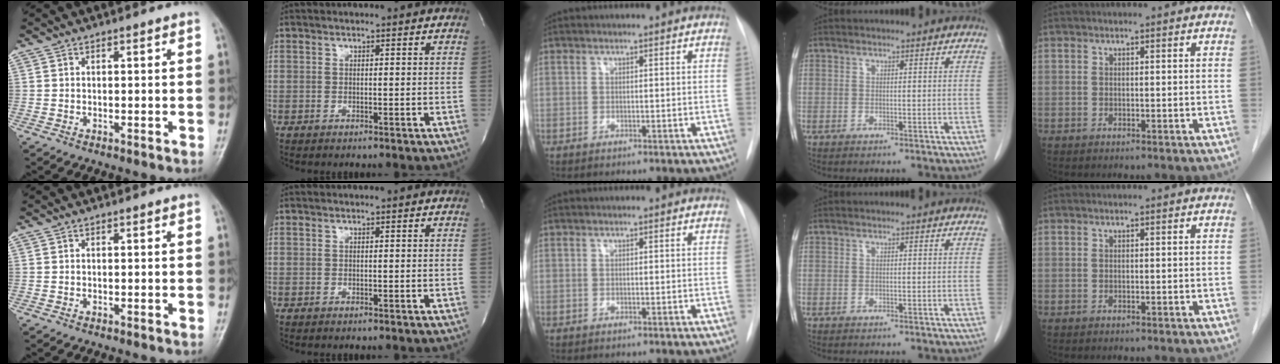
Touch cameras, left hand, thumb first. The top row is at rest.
{}